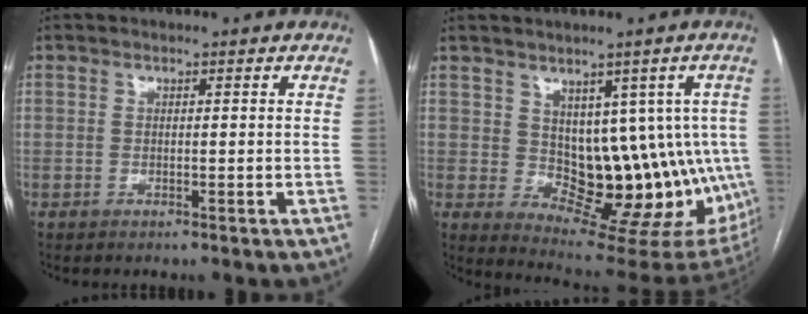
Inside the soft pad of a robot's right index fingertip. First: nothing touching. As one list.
[{"total": 13.4, "force": [0.9, 8.5, 10.3], "torque": [-0.100, 0.014, 0.034]}]